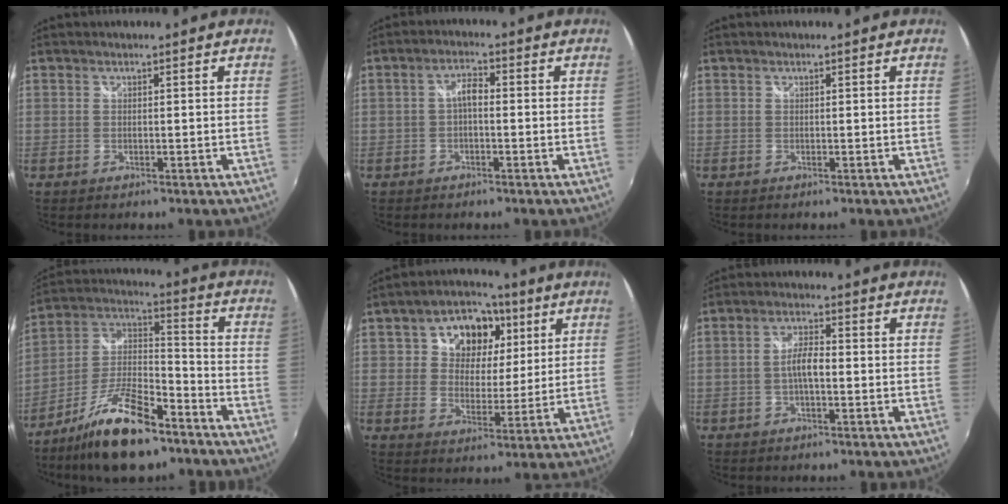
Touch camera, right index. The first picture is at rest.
{"total": 2.8, "force": [-0.7, 1.2, 2.5], "torque": [-0.048, 0.008, -0.014]}
{"total": 0.0}
{"total": 17.5, "force": [-11.1, 6.4, 12.0], "torque": [-0.238, 0.000, -0.195]}
{"total": 12.9, "force": [4.8, 9.5, 7.2], "torque": [-0.137, 0.021, 0.077]}
{"total": 3.9, "force": [-0.9, 1.1, 3.6], "torque": [-0.071, 0.008, -0.017]}